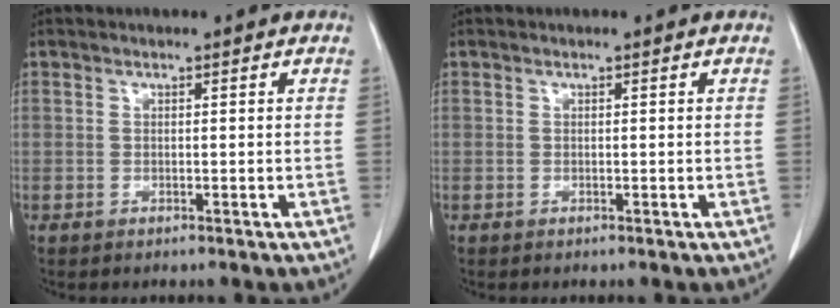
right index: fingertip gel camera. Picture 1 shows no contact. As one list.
[{"total": 0.0}]